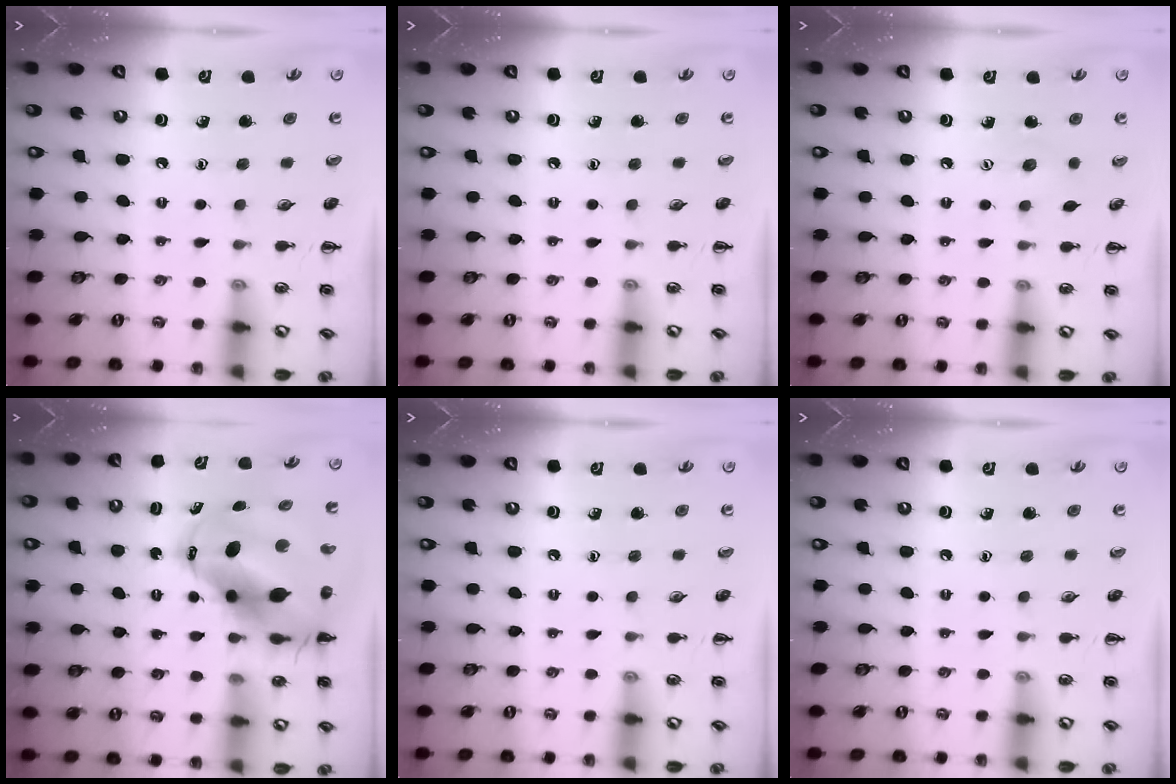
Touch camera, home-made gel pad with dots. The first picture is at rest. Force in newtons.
{"total": 0.0}
{"total": 3.1, "press": 3.0, "slide": 0.7}
{"total": 13.3, "press": 12.8, "slide": 3.6}
{"total": 0.0}
{"total": 0.0}